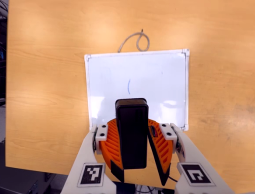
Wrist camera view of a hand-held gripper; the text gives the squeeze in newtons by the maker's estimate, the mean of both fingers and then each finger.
{"total": 8.8, "left": 9.3, "right": 8.2}